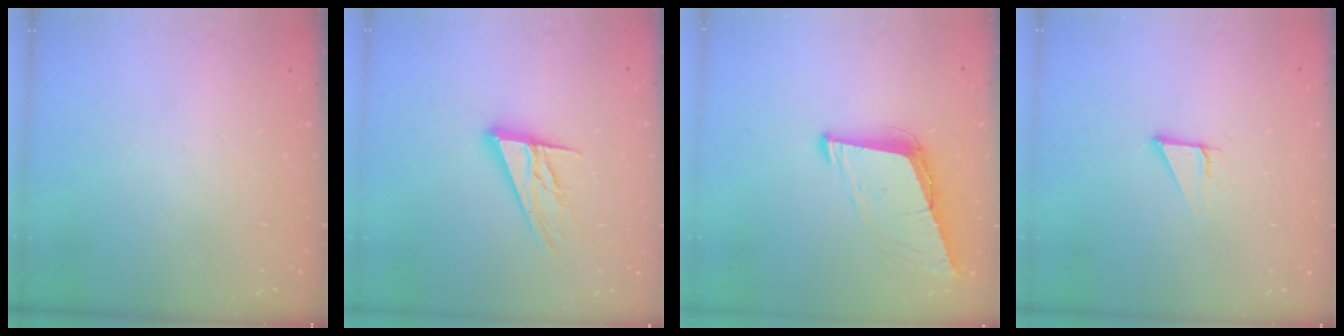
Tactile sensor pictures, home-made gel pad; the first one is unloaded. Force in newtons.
{"total": 13.3, "press": 13.1, "slide": 2.5}
{"total": 8.9, "press": 8.2, "slide": 3.5}
{"total": 2.9, "press": 2.9, "slide": 0.2}